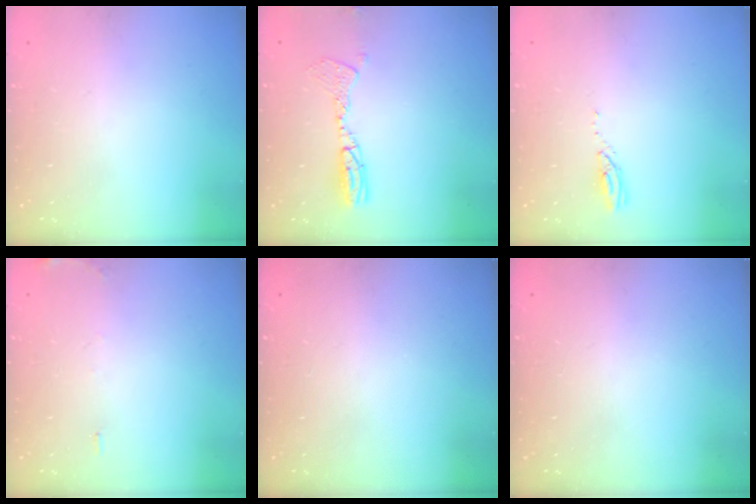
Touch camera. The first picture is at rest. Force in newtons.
{"total": 10.0, "press": 9.7, "slide": 2.6}
{"total": 3.0, "press": 3.0, "slide": 0.1}
{"total": 6.5, "press": 6.2, "slide": 1.8}
{"total": 0.0}
{"total": 0.0}